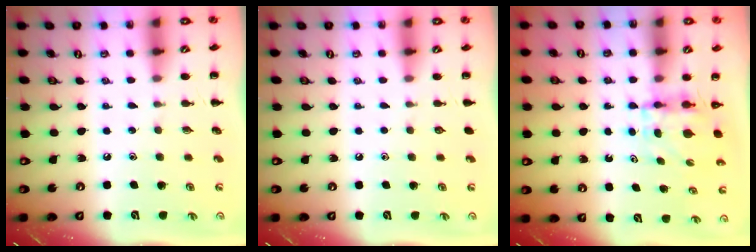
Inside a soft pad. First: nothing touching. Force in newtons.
{"total": 0.0}
{"total": 4.0, "press": 4.0, "slide": 0.3}